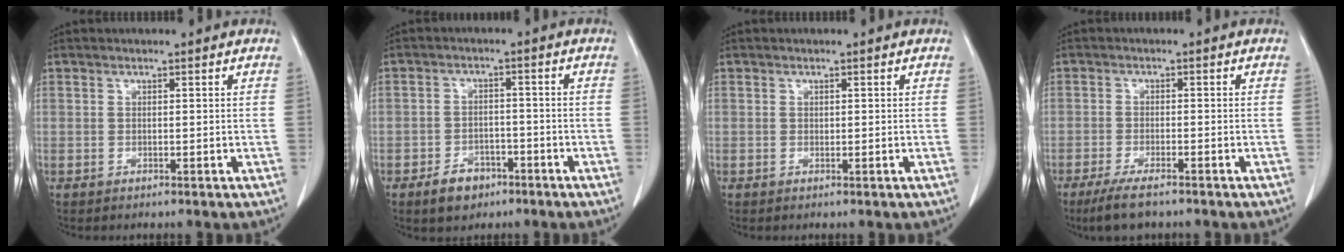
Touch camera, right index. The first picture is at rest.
{"total": 4.9, "force": [-3.1, 3.2, 2.1], "torque": [-0.034, 0.006, -0.044]}
{"total": 0.0}
{"total": 5.8, "force": [-4.4, 1.0, 3.7], "torque": [-0.068, -0.013, -0.073]}